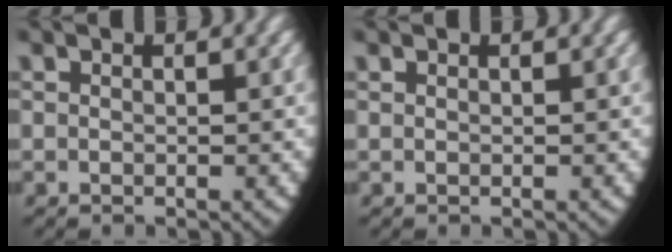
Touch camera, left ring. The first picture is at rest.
{"total": 0.0}